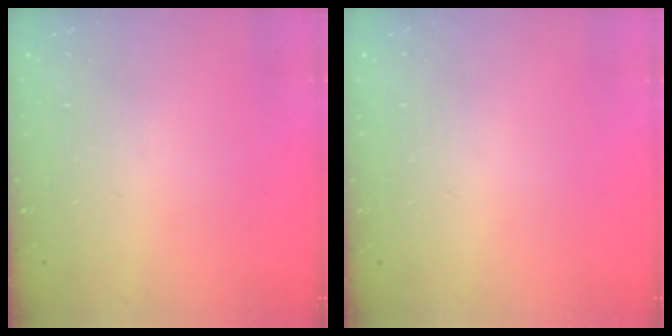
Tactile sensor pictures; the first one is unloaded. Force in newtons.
{"total": 0.0}